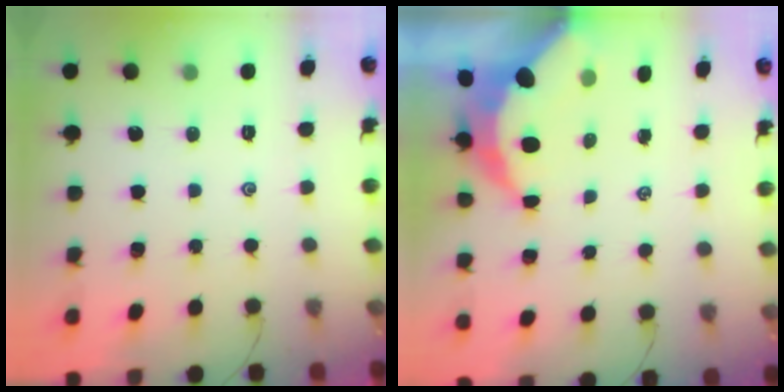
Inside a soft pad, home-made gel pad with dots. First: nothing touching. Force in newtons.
{"total": 7.7, "press": 7.6, "slide": 1.2}